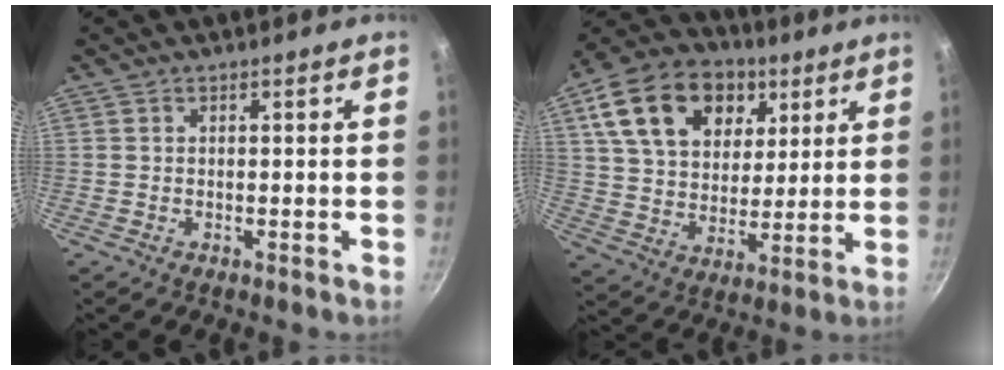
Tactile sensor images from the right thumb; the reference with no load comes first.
{"total": 20.9, "force": [8.7, 14.6, 12.2], "torque": [-0.197, -0.008, 0.146]}